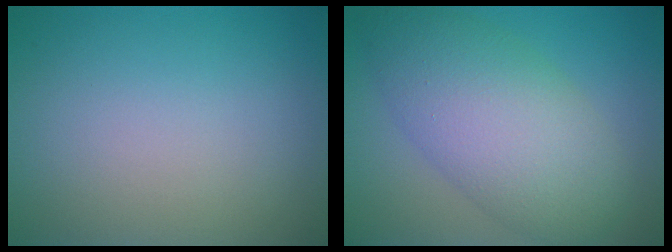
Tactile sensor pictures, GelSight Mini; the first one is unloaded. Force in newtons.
{"total": 8.3, "press": 8.3, "slide": 0.4}